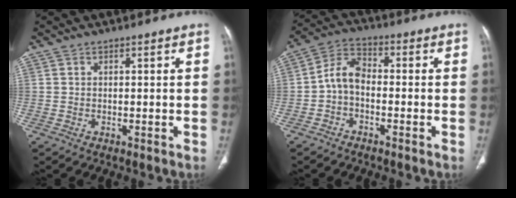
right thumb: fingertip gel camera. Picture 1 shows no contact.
{"total": 6.1, "force": [-1.4, 3.9, 4.5], "torque": [-0.080, 0.029, -0.041]}